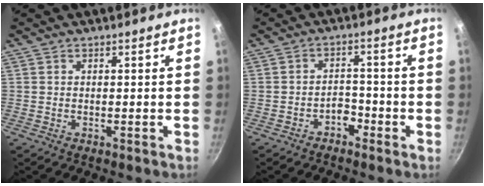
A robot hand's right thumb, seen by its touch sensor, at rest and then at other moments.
{"total": 3.0, "force": [-2.2, 1.6, 1.2], "torque": [-0.004, 0.028, -0.035]}